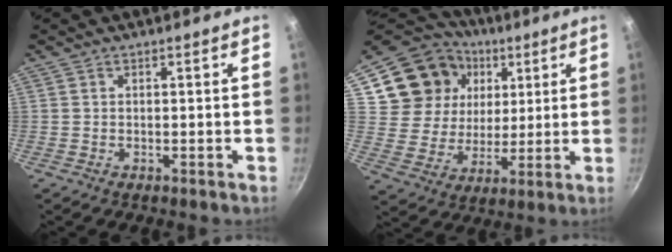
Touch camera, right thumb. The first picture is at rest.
{"total": 19.1, "force": [6.9, 15.7, 8.3], "torque": [-0.140, -0.001, 0.126]}